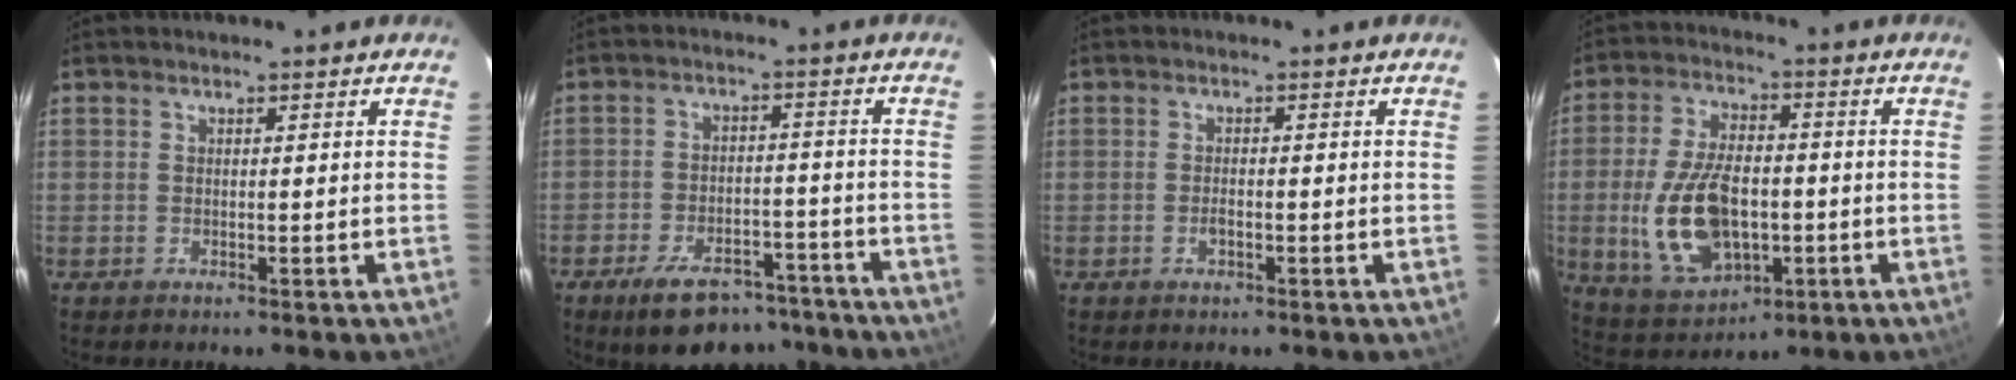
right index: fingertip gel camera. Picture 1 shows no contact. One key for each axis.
{"total": 14.3, "fx": -11.0, "fy": 6.2, "fz": 6.6, "tx": -0.132, "ty": 0.008, "tz": -0.149}
{"total": 1.5, "fx": -0.7, "fy": 0.8, "fz": 1.1, "tx": -0.023, "ty": 0.001, "tz": -0.012}
{"total": 15.9, "fx": -2.8, "fy": 9.0, "fz": 12.8, "tx": -0.270, "ty": -0.006, "tz": -0.031}